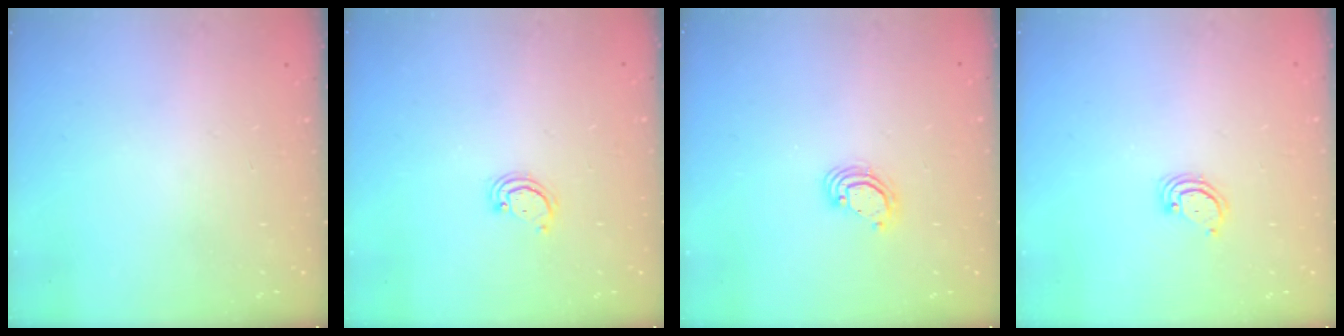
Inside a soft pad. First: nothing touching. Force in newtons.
{"total": 2.5, "press": 2.4, "slide": 0.2}
{"total": 4.1, "press": 4.1, "slide": 0.3}
{"total": 2.9, "press": 2.9, "slide": 0.2}